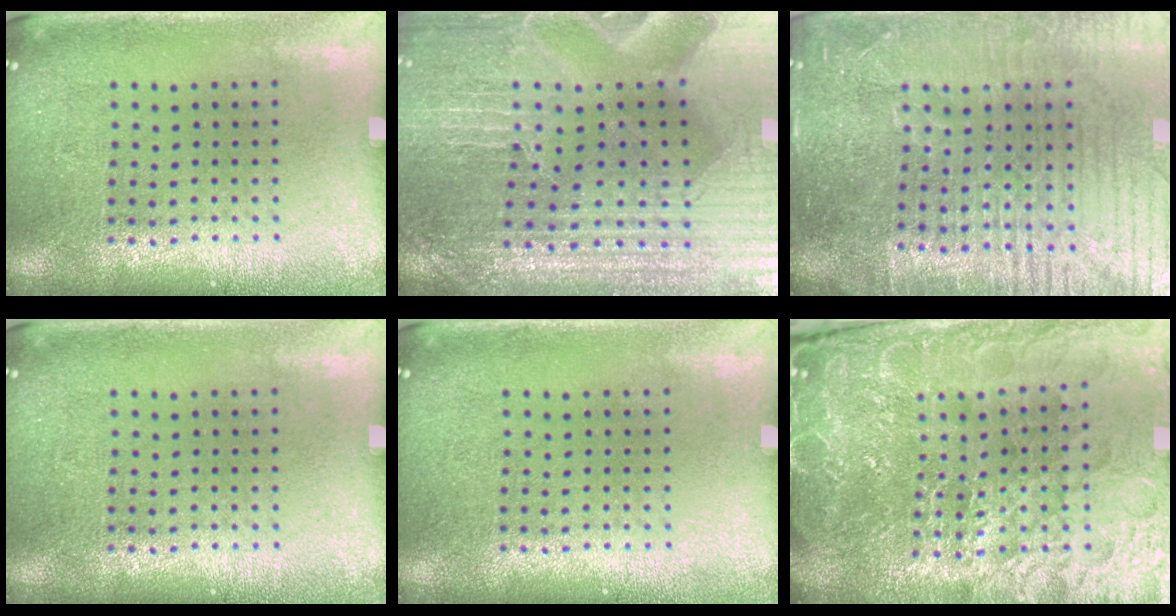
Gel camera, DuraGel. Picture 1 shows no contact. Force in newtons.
{"total": 3.9, "press": 3.8, "slide": 0.7}
{"total": 4.8, "press": 4.5, "slide": 1.7}
{"total": 0.0}
{"total": 0.0}
{"total": 6.9, "press": 6.0, "slide": 3.3}